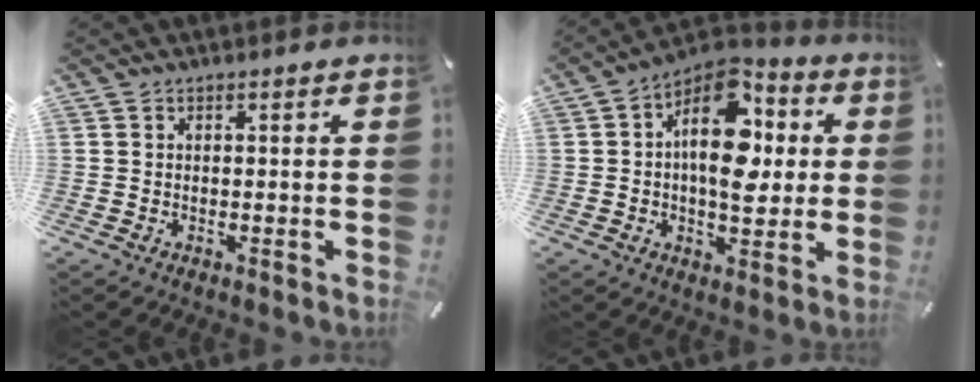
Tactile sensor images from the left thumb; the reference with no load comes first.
{"total": 16.2, "force": [2.6, 9.7, 12.7], "torque": [-0.198, -0.021, 0.043]}